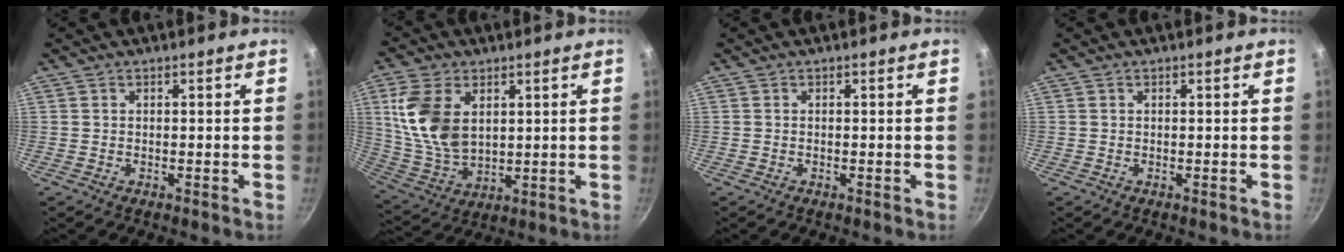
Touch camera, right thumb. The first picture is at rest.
{"total": 14.0, "force": [3.8, 8.9, 10.1], "torque": [-0.182, -0.018, 0.088]}
{"total": 0.0}
{"total": 0.0}